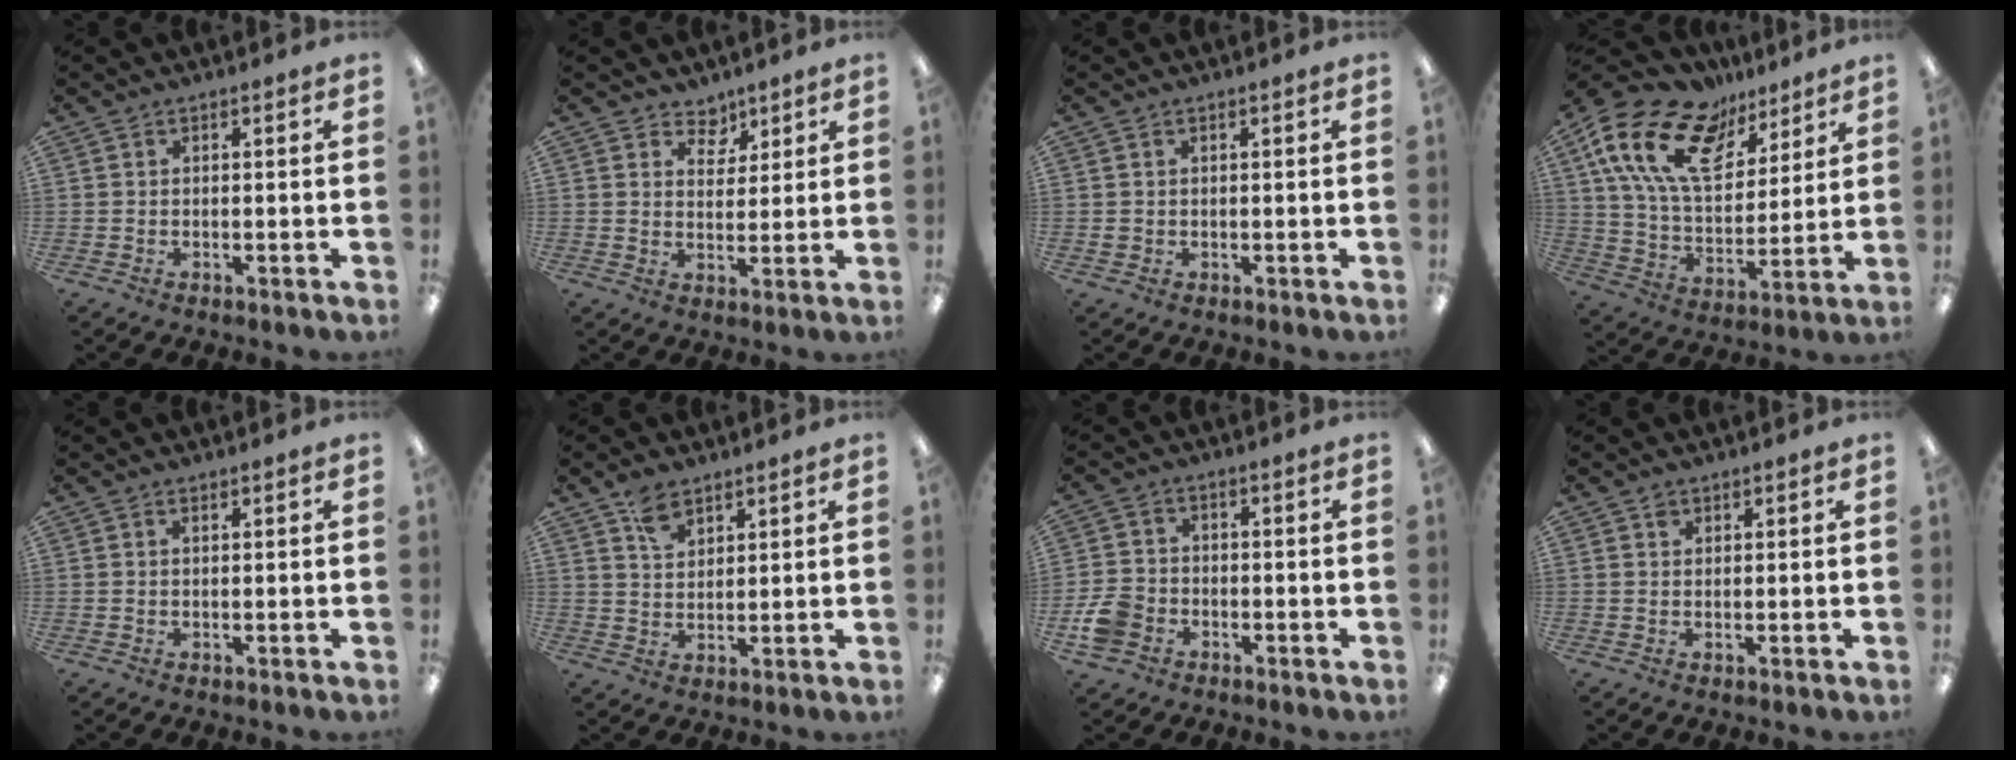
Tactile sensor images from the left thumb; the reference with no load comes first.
{"total": 5.2, "force": [3.9, 3.4, 0.6], "torque": [-0.006, -0.023, 0.069]}
{"total": 0.8, "force": [0.2, 0.8, 0.2], "torque": [-0.004, 0.005, 0.004]}
{"total": 20.7, "force": [11.4, 11.6, 12.9], "torque": [-0.256, -0.046, 0.206]}
{"total": 0.6, "force": [0.5, 0.2, 0.3], "torque": [-0.008, 0.000, 0.009]}
{"total": 5.7, "force": [4.1, 3.1, 2.3], "torque": [-0.032, -0.018, 0.075]}
{"total": 6.2, "force": [-2.7, 4.7, 2.9], "torque": [-0.062, 0.016, -0.050]}
{"total": 1.3, "force": [1.0, 0.8, 0.3], "torque": [-0.008, 0.000, 0.019]}